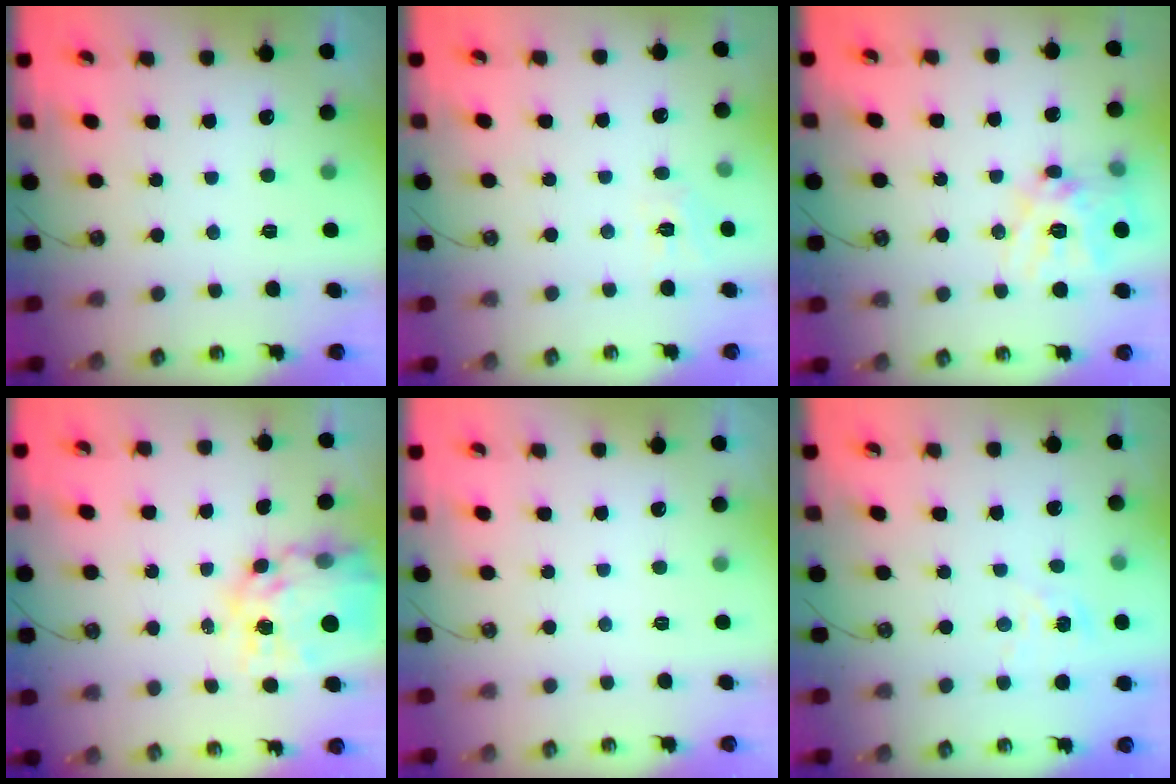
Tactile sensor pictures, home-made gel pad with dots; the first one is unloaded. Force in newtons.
{"total": 4.9, "press": 4.9, "slide": 0.2}
{"total": 16.5, "press": 16.4, "slide": 2.2}
{"total": 15.1, "press": 15.0, "slide": 1.4}
{"total": 0.0}
{"total": 2.9, "press": 2.8, "slide": 0.3}